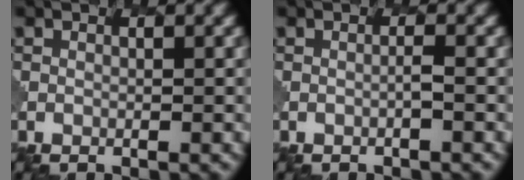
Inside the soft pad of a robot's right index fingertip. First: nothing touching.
{"total": 0.6, "force": [-0.1, 0.0, 0.6], "torque": [-0.007, 0.006, -0.005]}